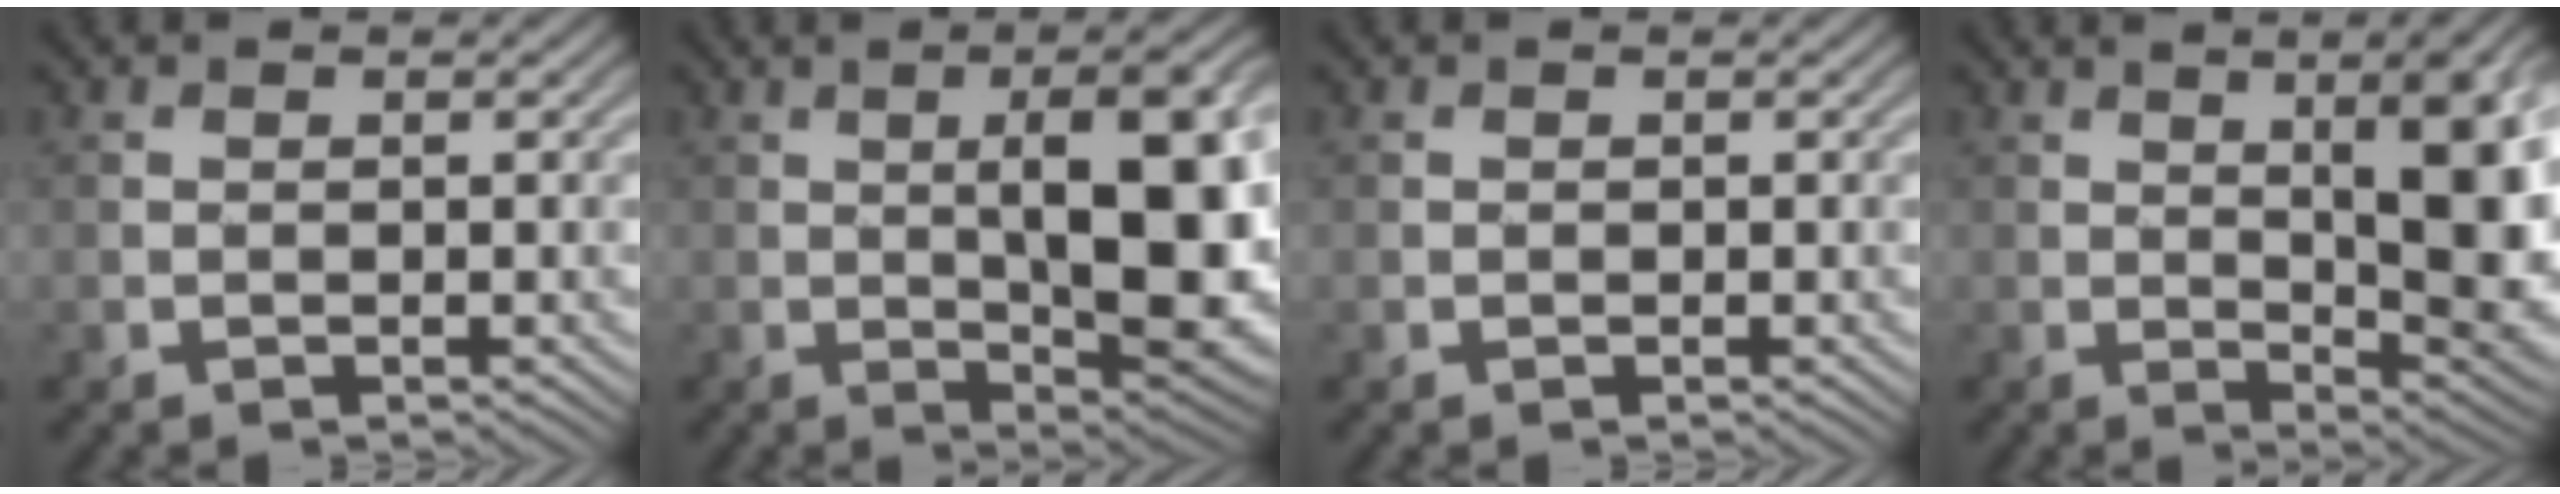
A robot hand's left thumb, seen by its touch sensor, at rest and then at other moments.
{"total": 13.4, "force": [0.8, 4.3, 12.7], "torque": [-0.160, 0.010, 0.010]}
{"total": 0.0}
{"total": 14.1, "force": [2.4, 4.2, 13.2], "torque": [-0.168, 0.018, 0.041]}